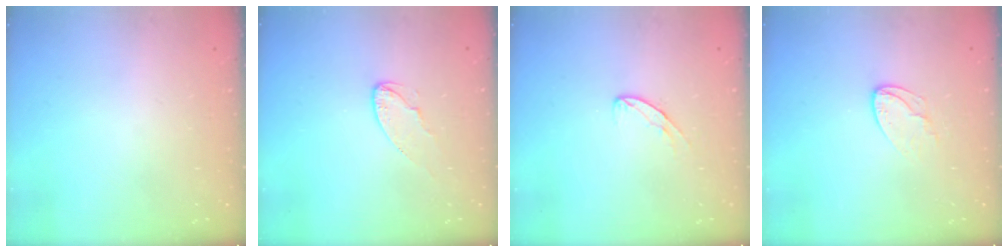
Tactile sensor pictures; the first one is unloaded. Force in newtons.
{"total": 6.1, "press": 6.1, "slide": 0.3}
{"total": 5.2, "press": 5.2, "slide": 0.3}
{"total": 5.0, "press": 5.0, "slide": 0.4}